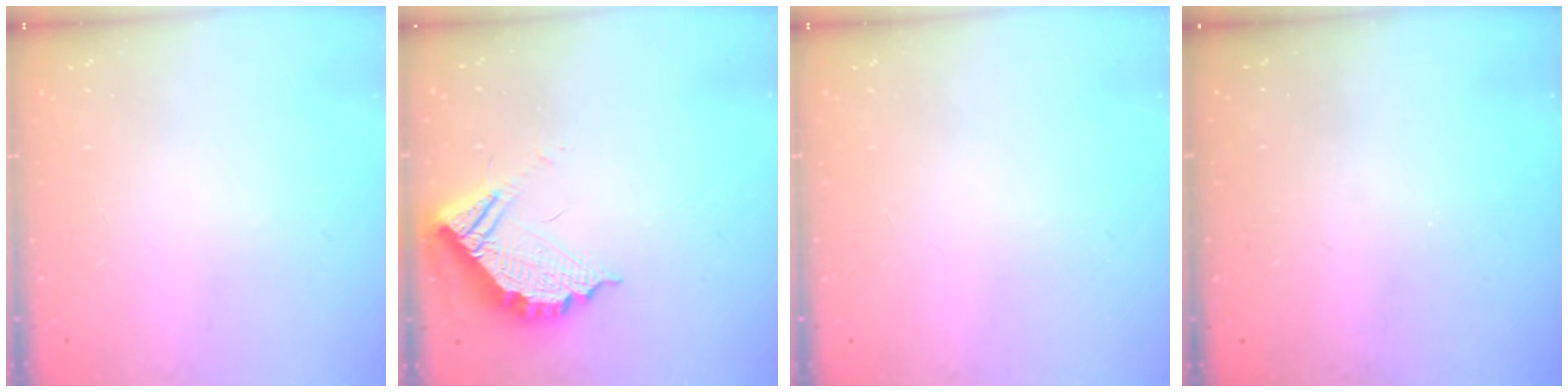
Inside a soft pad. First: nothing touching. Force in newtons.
{"total": 11.2, "press": 11.1, "slide": 1.0}
{"total": 0.0}
{"total": 3.2, "press": 3.2, "slide": 0.1}